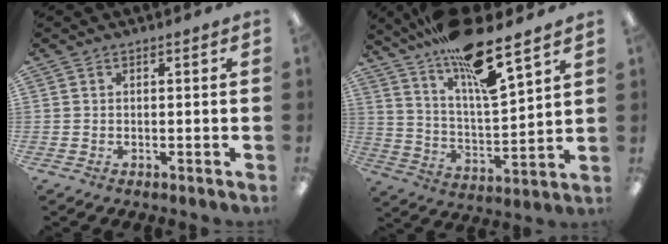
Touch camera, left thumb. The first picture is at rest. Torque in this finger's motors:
{"motor_torque": [2.18, 0.85, 1.41, -1.36, 0.22]}